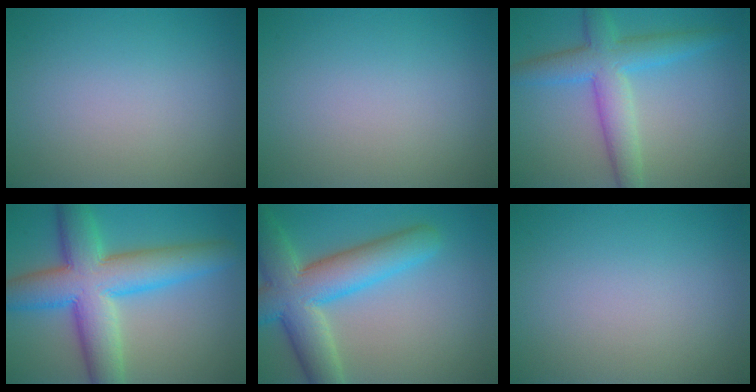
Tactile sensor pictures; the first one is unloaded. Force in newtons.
{"total": 0.0}
{"total": 5.6, "press": 5.6, "slide": 0.1}
{"total": 10.4, "press": 10.4, "slide": 0.3}
{"total": 8.9, "press": 8.9, "slide": 0.6}
{"total": 0.0}